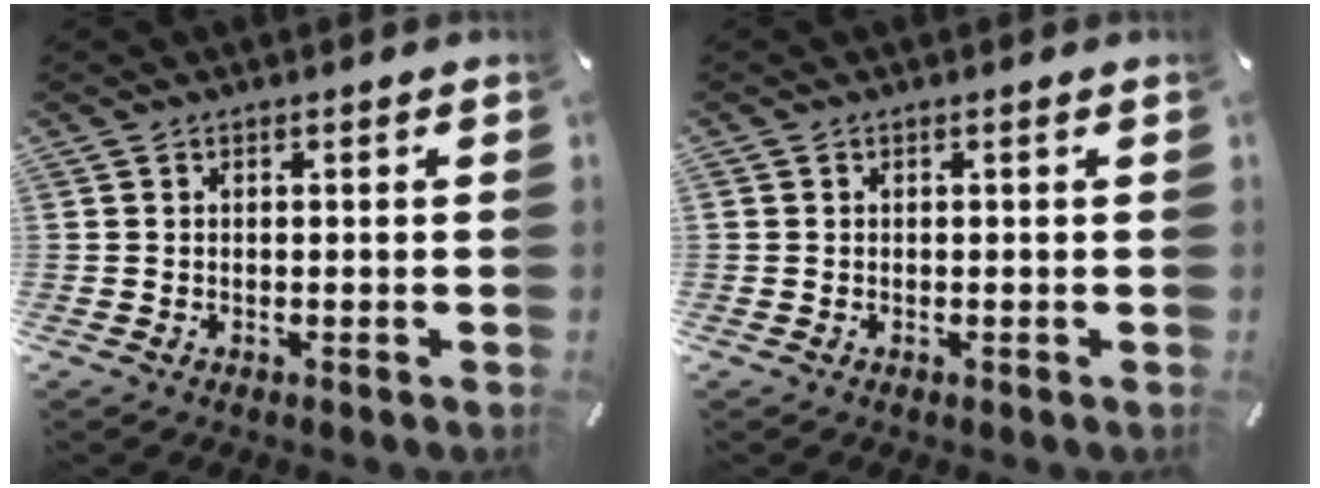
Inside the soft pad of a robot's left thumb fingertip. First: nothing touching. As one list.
[{"total": 0.0}]